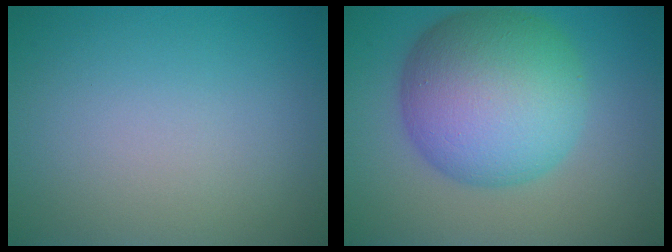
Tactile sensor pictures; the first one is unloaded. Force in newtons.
{"total": 11.7, "press": 11.7, "slide": 0.2}